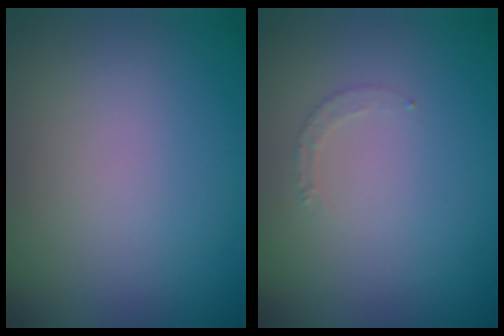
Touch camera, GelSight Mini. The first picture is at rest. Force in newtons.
{"total": 0.9, "press": 0.9, "slide": 0.2}